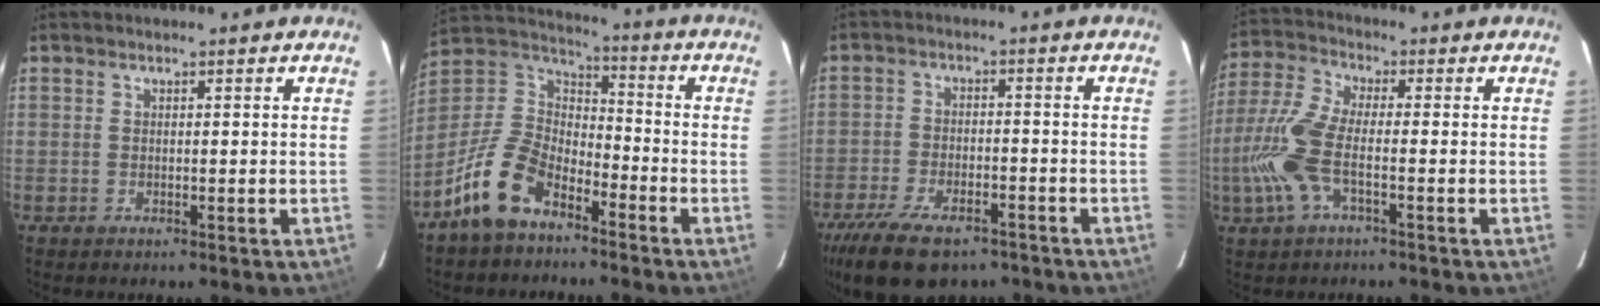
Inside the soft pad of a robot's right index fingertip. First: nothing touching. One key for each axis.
{"total": 13.9, "fx": -8.8, "fy": 7.2, "fz": 7.9, "tx": -0.176, "ty": 0.018, "tz": -0.168}
{"total": 15.6, "fx": -10.9, "fy": 6.9, "fz": 8.7, "tx": -0.197, "ty": -0.027, "tz": -0.180}
{"total": 10.6, "fx": -3.0, "fy": 3.4, "fz": 9.6, "tx": -0.226, "ty": 0.001, "tz": -0.064}